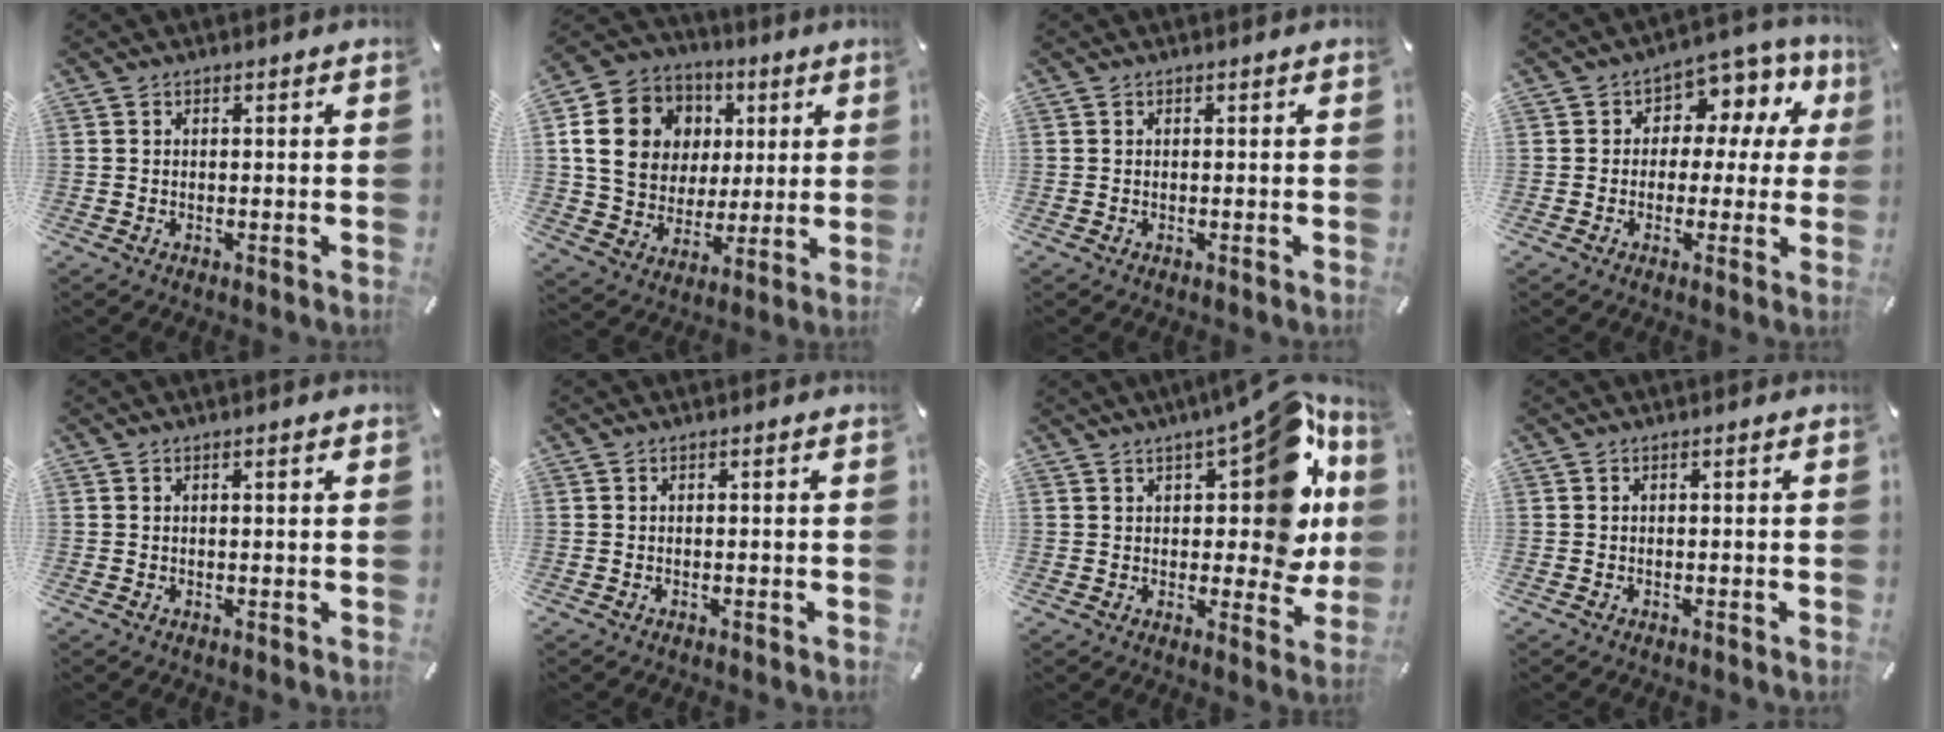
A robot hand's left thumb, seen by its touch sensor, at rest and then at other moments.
{"total": 16.8, "force": [4.0, 14.6, 7.3], "torque": [-0.129, 0.001, 0.079]}
{"total": 0.0}
{"total": 8.4, "force": [2.1, 6.7, 4.6], "torque": [-0.064, -0.013, 0.036]}
{"total": 0.8, "force": [0.4, 0.3, 0.7], "torque": [-0.012, 0.001, 0.007]}
{"total": 0.0}
{"total": 20.7, "force": [7.2, 9.0, 17.1], "torque": [-0.204, -0.049, 0.109]}
{"total": 0.0}